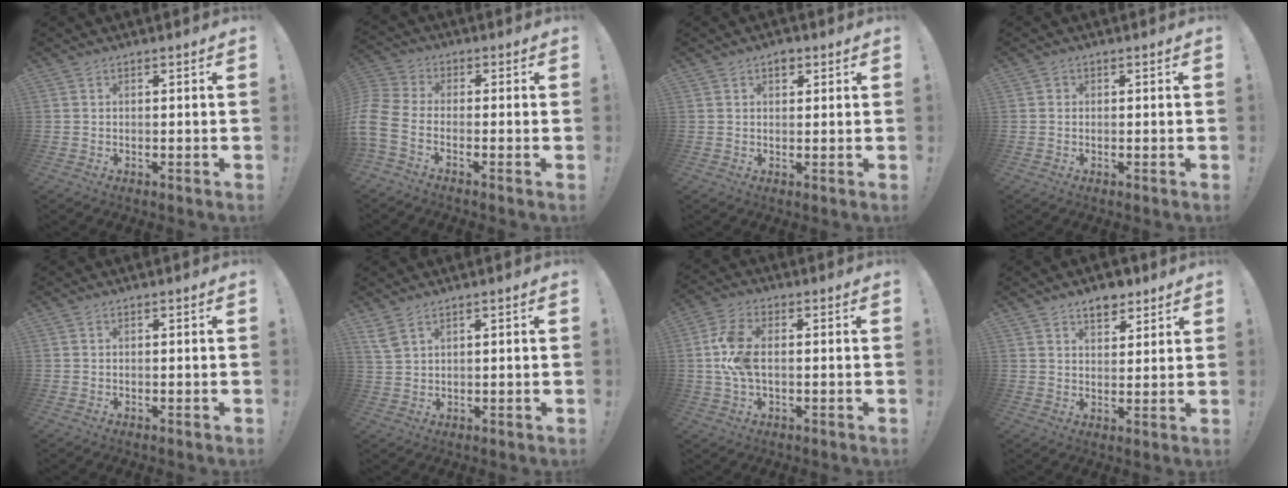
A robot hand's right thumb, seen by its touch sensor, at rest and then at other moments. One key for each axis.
{"total": 6.6, "fx": -2.9, "fy": 3.1, "fz": 5.0, "tx": -0.125, "ty": 0.002, "tz": -0.055}
{"total": 2.4, "fx": 1.2, "fy": 1.8, "fz": 1.2, "tx": -0.003, "ty": -0.006, "tz": 0.016}
{"total": 0.8, "fx": 0.0, "fy": 0.8, "fz": 0.0, "tx": -0.001, "ty": 0.003, "tz": 0.000}
{"total": 0.0}
{"total": 4.0, "fx": 2.7, "fy": 1.1, "fz": 2.8, "tx": -0.063, "ty": -0.008, "tz": 0.052}
{"total": 9.3, "fx": 0.1, "fy": 5.0, "fz": 7.9, "tx": -0.151, "ty": 0.001, "tz": 0.004}
{"total": 6.4, "fx": 4.5, "fy": 3.6, "fz": 2.6, "tx": -0.027, "ty": -0.022, "tz": 0.081}